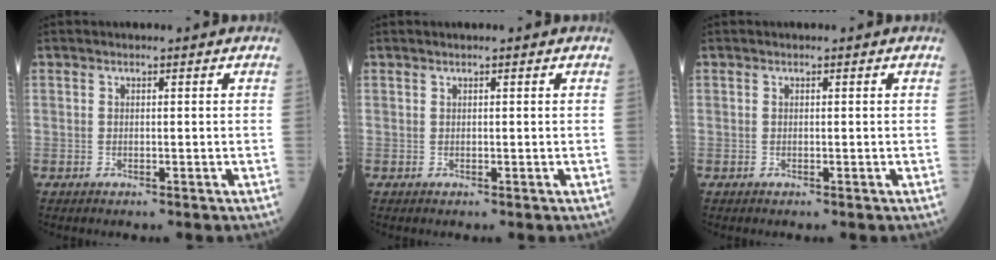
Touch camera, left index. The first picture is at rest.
{"total": 0.5, "force": [0.4, 0.0, 0.3], "torque": [-0.009, 0.008, 0.007]}
{"total": 0.0}